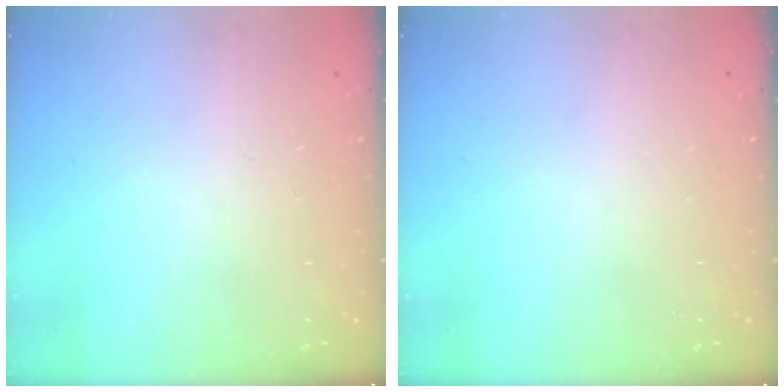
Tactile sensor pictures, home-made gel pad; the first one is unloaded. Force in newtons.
{"total": 0.0}